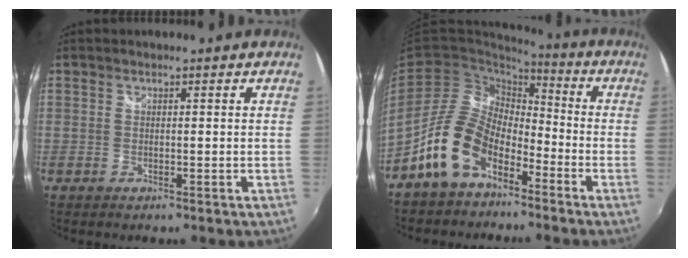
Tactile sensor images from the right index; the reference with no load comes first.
{"total": 13.4, "force": [-7.8, 7.6, 7.8], "torque": [-0.159, 0.018, -0.144]}